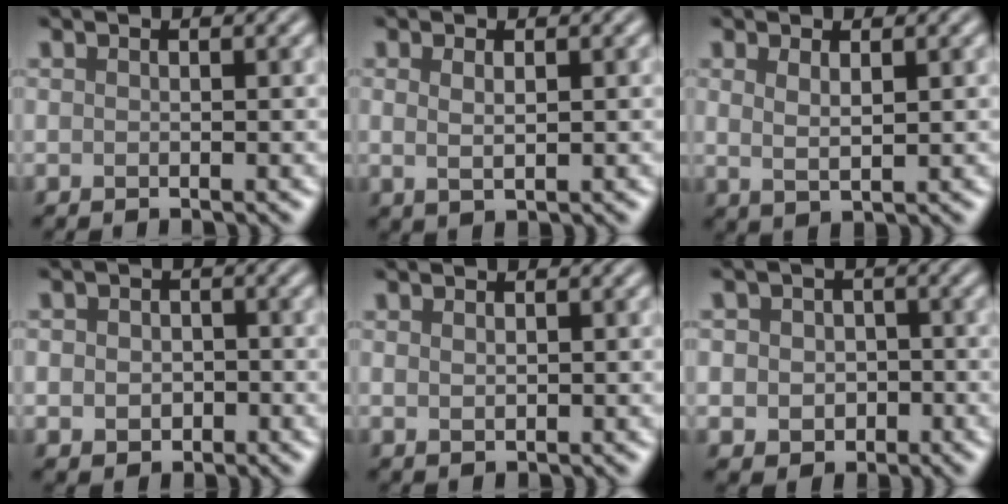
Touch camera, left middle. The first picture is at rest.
{"total": 1.3, "force": [0.4, 0.4, 1.1], "torque": [-0.022, -0.003, 0.010]}
{"total": 1.7, "force": [0.8, 0.5, 1.4], "torque": [-0.027, -0.005, 0.018]}
{"total": 2.7, "force": [-0.4, 2.3, 1.5], "torque": [-0.007, -0.006, -0.012]}
{"total": 0.7, "force": [0.2, 0.4, 0.5], "torque": [-0.011, 0.000, 0.006]}
{"total": 4.0, "force": [-0.4, 3.6, 1.9], "torque": [-0.013, 0.002, -0.019]}